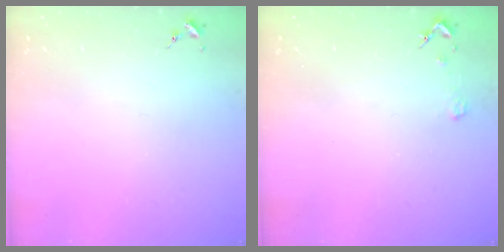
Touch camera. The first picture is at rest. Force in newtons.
{"total": 2.3, "press": 2.3, "slide": 0.2}